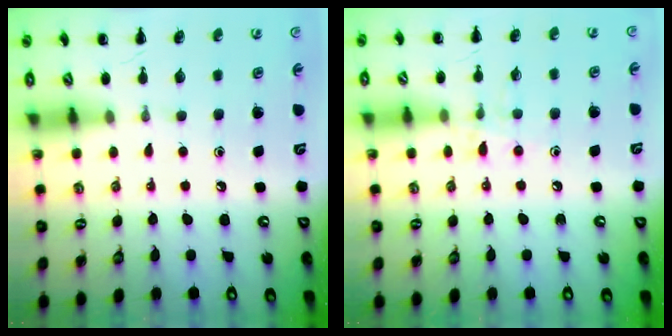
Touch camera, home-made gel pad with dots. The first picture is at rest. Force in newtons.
{"total": 7.5, "press": 7.4, "slide": 1.5}